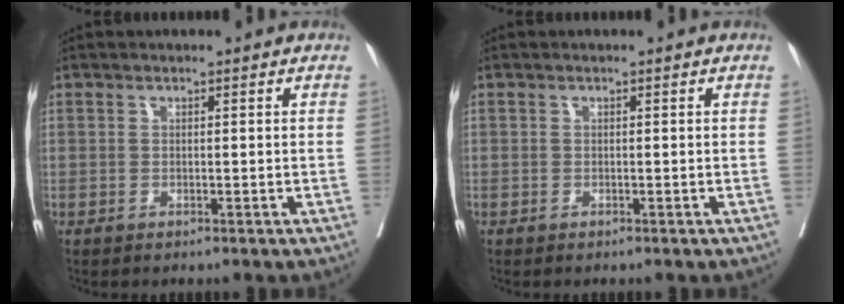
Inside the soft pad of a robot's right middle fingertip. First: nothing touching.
{"total": 0.0}